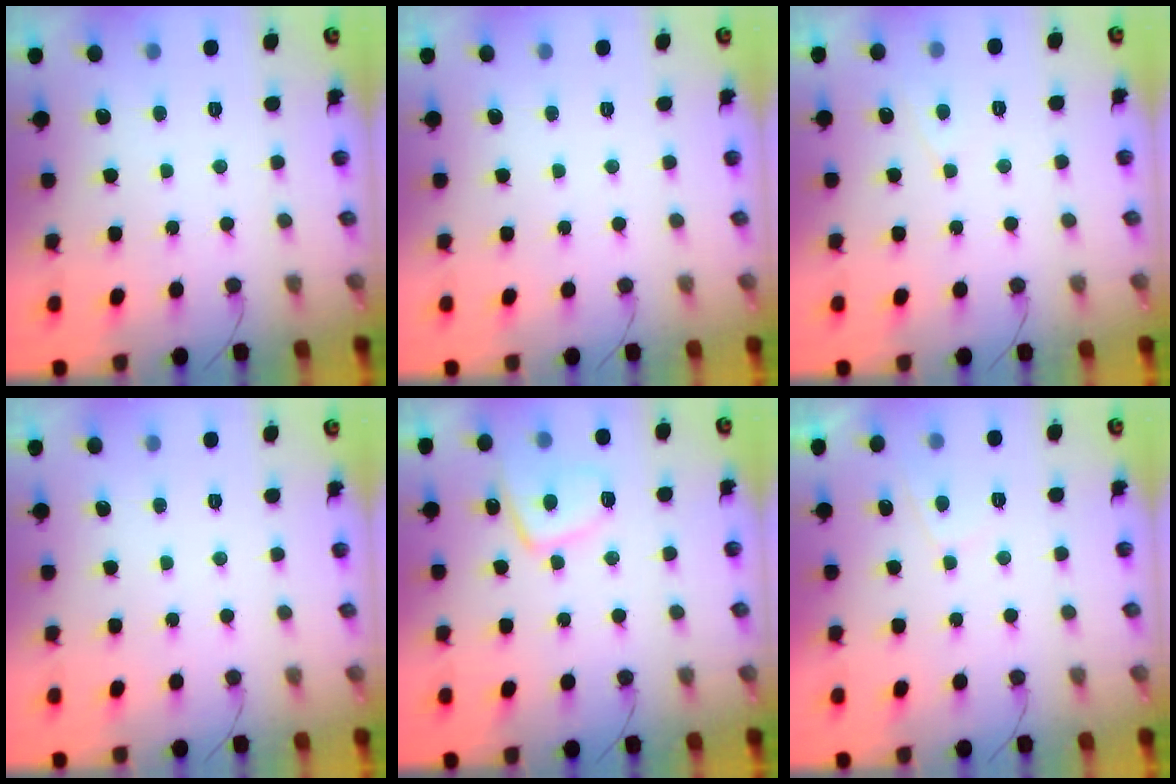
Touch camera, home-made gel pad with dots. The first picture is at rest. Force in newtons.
{"total": 0.0}
{"total": 2.4, "press": 2.4, "slide": 0.3}
{"total": 0.0}
{"total": 9.3, "press": 9.2, "slide": 1.2}
{"total": 1.1, "press": 0.9, "slide": 0.6}